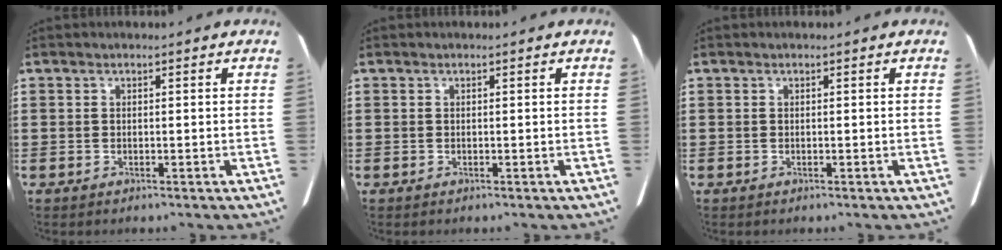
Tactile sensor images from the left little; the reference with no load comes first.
{"total": 0.0}
{"total": 0.0}